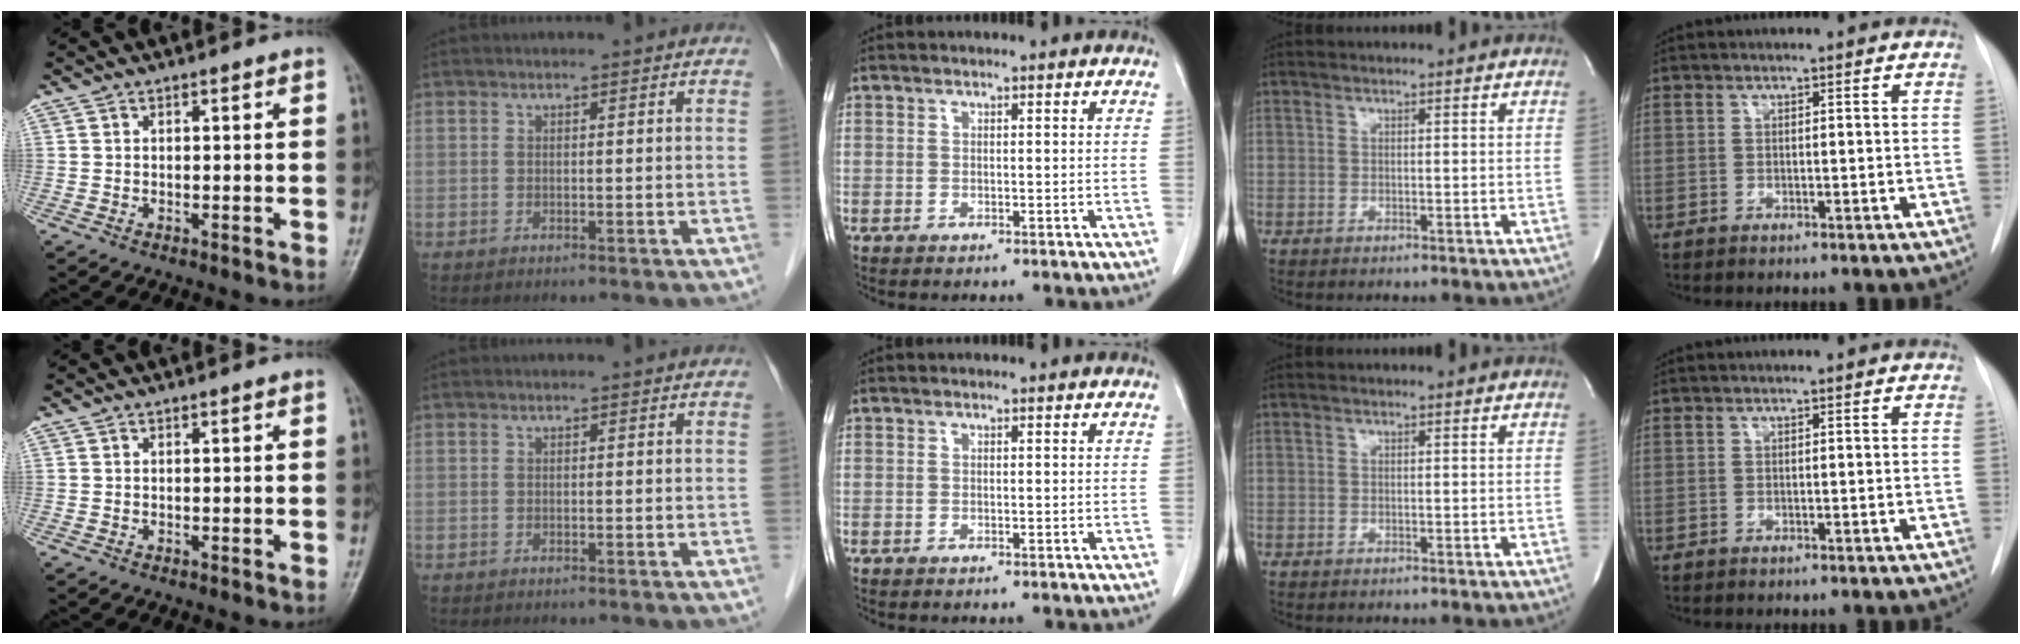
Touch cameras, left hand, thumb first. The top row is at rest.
{}